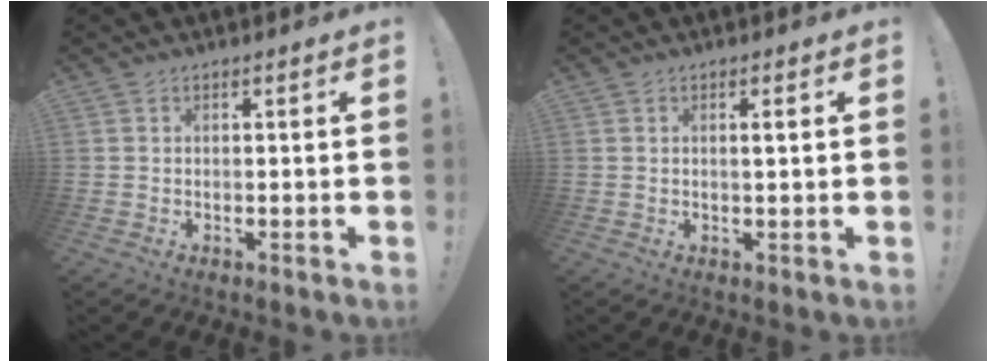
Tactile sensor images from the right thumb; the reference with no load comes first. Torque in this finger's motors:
{"motor_torque": [-0.01, -0.17, 0.08, 0.25, 0.03]}